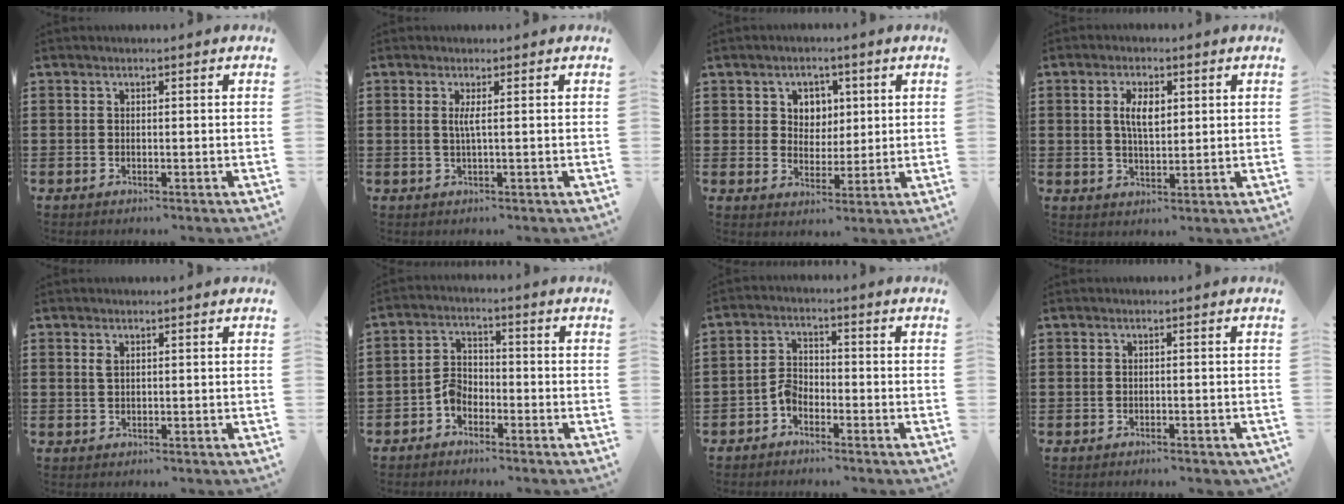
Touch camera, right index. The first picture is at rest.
{"total": 1.8, "force": [0.2, -0.1, 1.8], "torque": [-0.036, -0.004, 0.002]}
{"total": 4.1, "force": [1.5, 3.6, 1.0], "torque": [-0.029, 0.012, 0.024]}
{"total": 4.8, "force": [1.1, 2.2, 4.1], "torque": [-0.078, 0.005, 0.015]}
{"total": 1.2, "force": [0.5, 0.6, 0.9], "torque": [-0.021, 0.003, 0.008]}
{"total": 3.5, "force": [-2.1, 2.3, 1.5], "torque": [-0.048, 0.004, -0.047]}
{"total": 3.0, "force": [-1.9, 1.8, 1.5], "torque": [-0.039, 0.006, -0.042]}
{"total": 0.9, "force": [-0.9, 0.1, 0.3], "torque": [-0.010, -0.003, -0.017]}